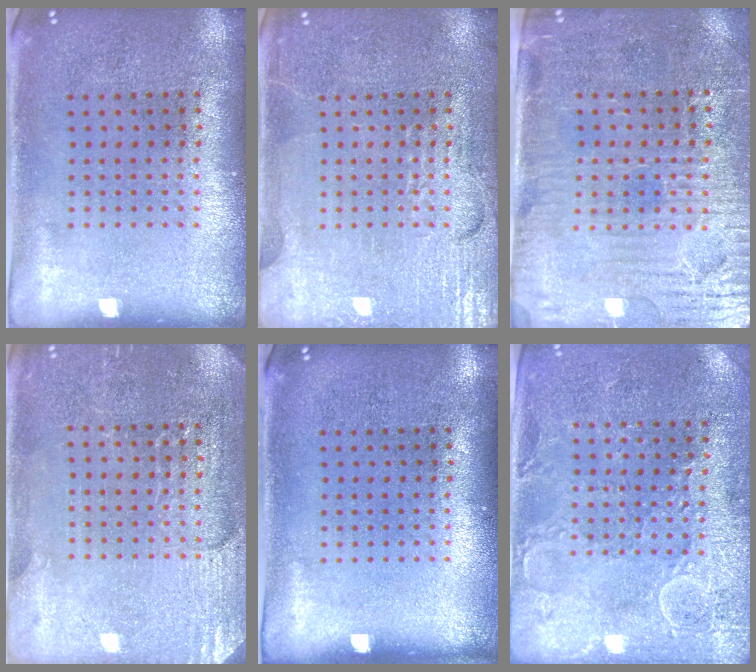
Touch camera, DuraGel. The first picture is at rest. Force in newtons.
{"total": 4.9, "press": 4.9, "slide": 0.6}
{"total": 3.9, "press": 3.4, "slide": 1.8}
{"total": 2.9, "press": 2.8, "slide": 0.3}
{"total": 0.0}
{"total": 2.8, "press": 2.7, "slide": 0.7}